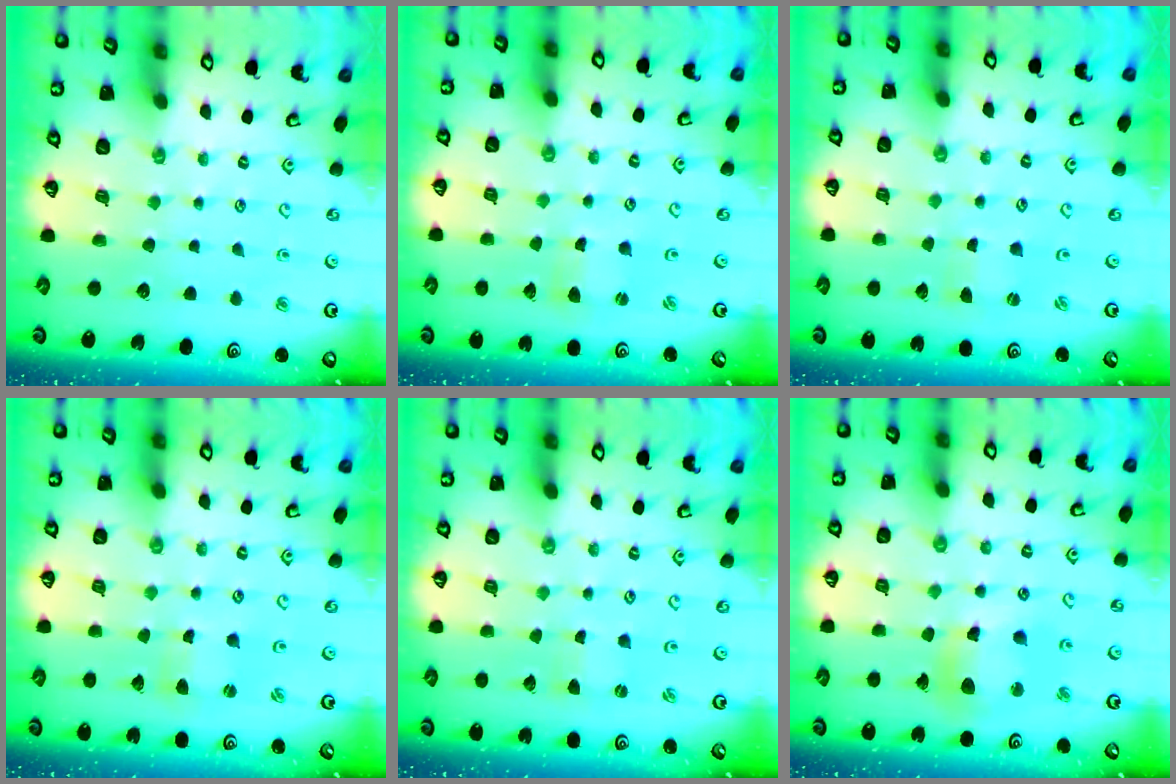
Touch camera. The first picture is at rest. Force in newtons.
{"total": 1.7, "press": 1.7, "slide": 0.2}
{"total": 0.0}
{"total": 1.7, "press": 1.7, "slide": 0.2}
{"total": 0.5, "press": 0.5, "slide": 0.1}
{"total": 12.3, "press": 12.2, "slide": 1.9}